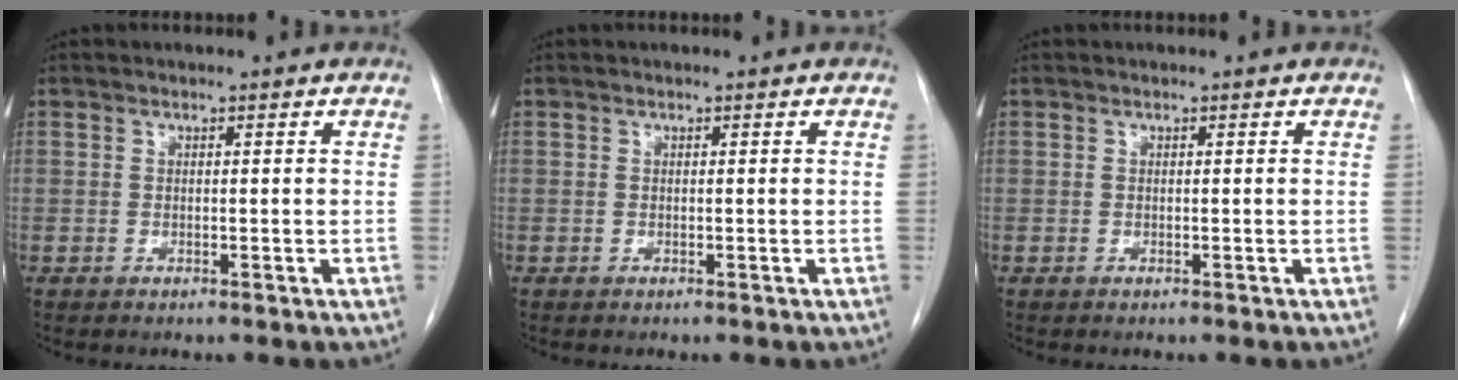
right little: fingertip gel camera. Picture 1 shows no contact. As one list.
[{"total": 0.0}, {"total": 0.0}]